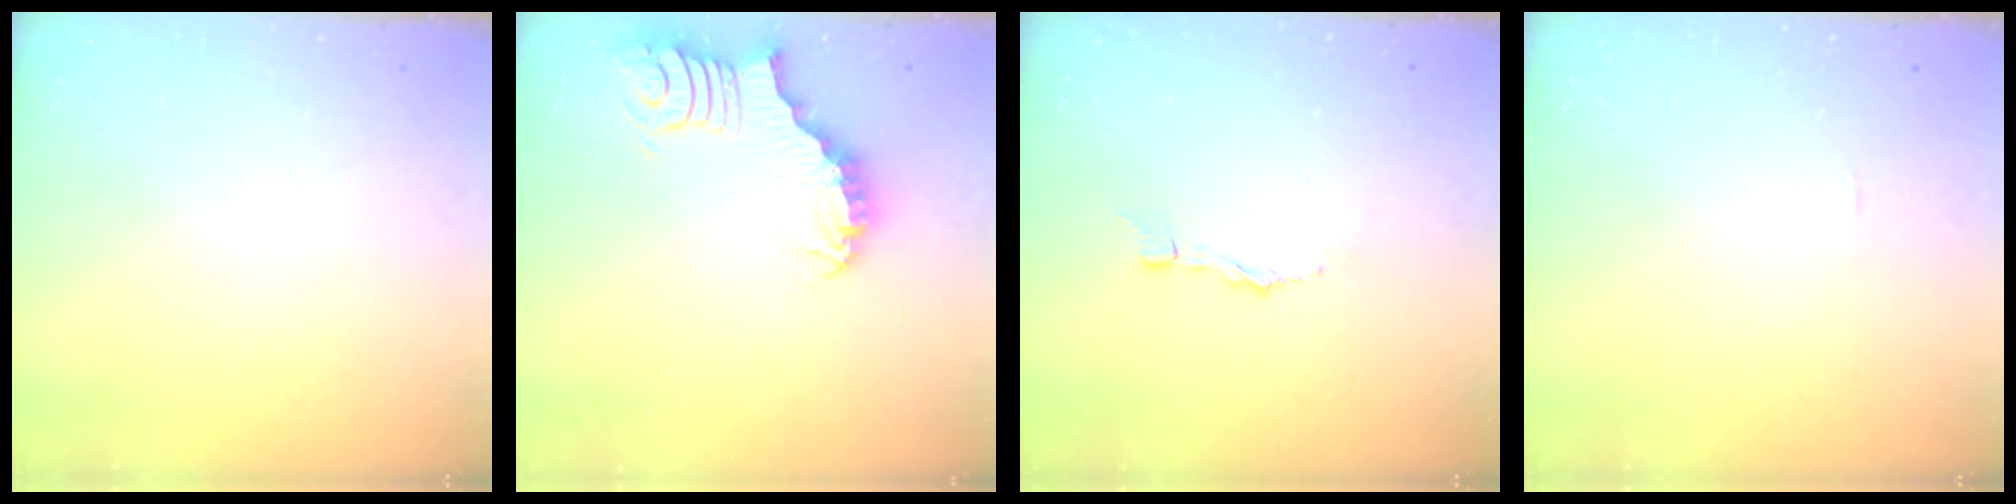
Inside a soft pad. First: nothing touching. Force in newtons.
{"total": 3.6, "press": 3.5, "slide": 0.6}
{"total": 1.4, "press": 1.4, "slide": 0.1}
{"total": 0.0}